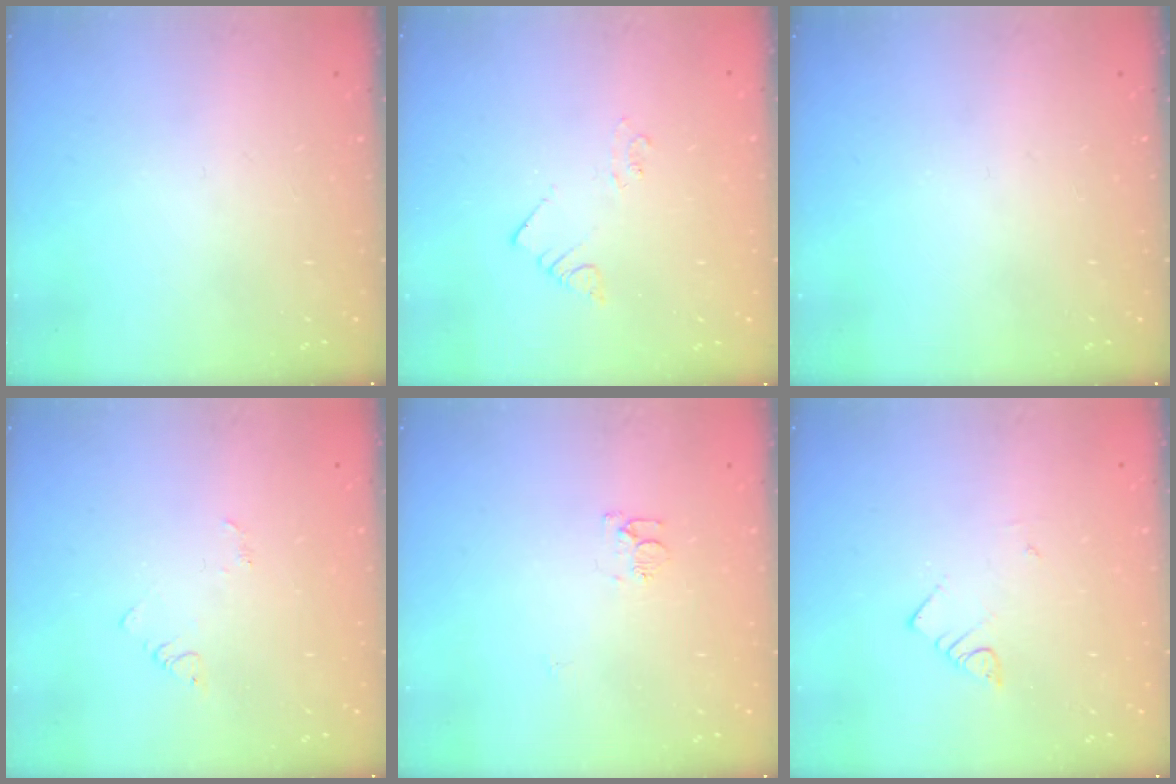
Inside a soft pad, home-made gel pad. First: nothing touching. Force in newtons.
{"total": 2.2, "press": 2.2, "slide": 0.1}
{"total": 0.0}
{"total": 2.9, "press": 2.9, "slide": 0.3}
{"total": 5.5, "press": 5.5, "slide": 0.4}
{"total": 3.2, "press": 3.2, "slide": 0.3}